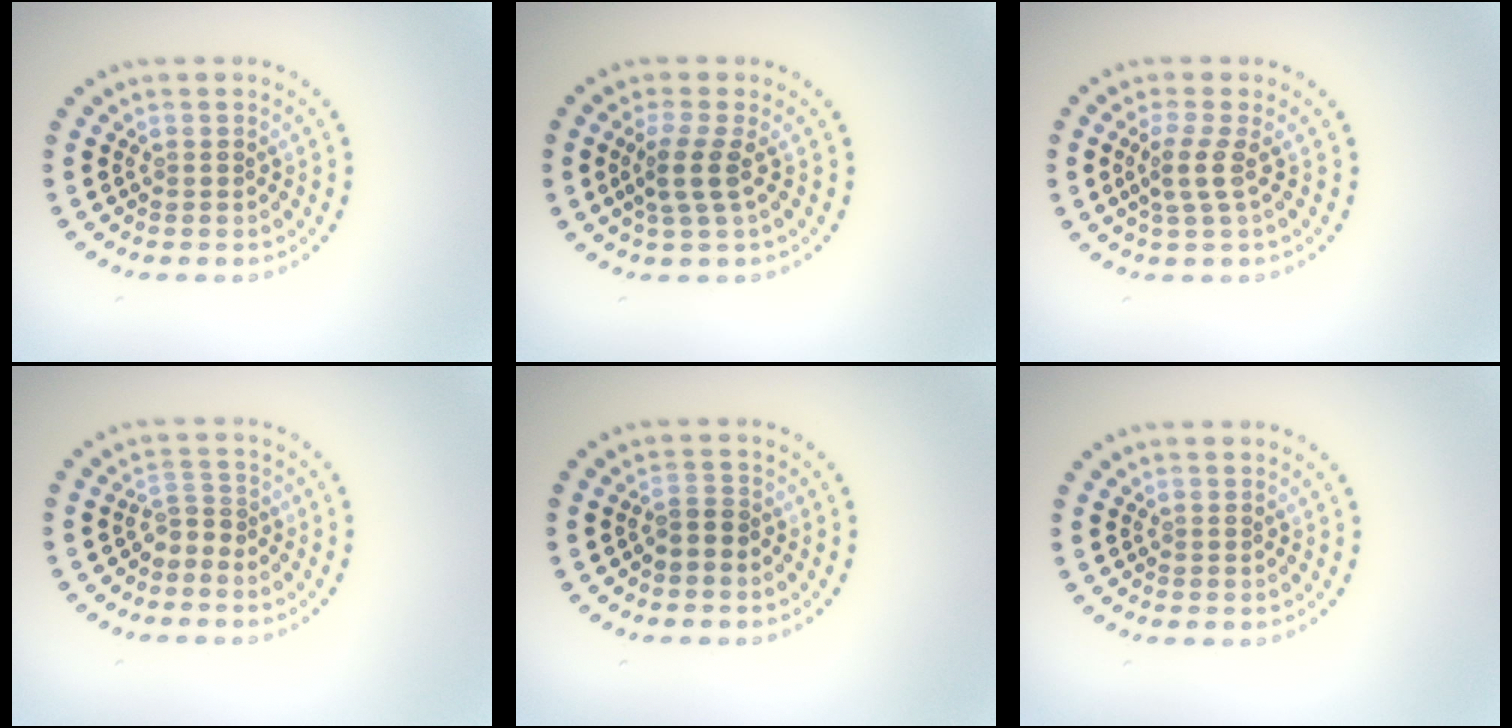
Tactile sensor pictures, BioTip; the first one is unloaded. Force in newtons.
{"total": 2.5, "press": 2.0, "slide": 1.5}
{"total": 2.2, "press": 1.7, "slide": 1.3}
{"total": 1.5, "press": 1.1, "slide": 1.1}
{"total": 1.6, "press": 1.4, "slide": 0.8}
{"total": 0.0}